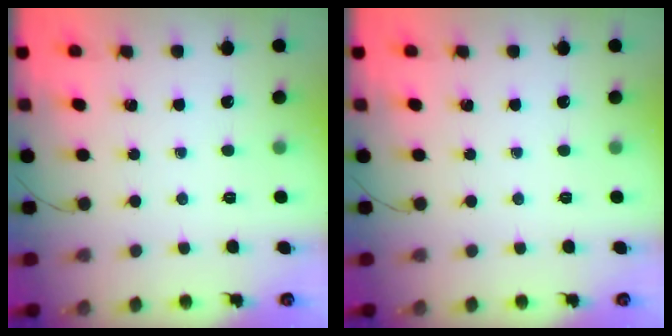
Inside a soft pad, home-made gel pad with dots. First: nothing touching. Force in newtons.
{"total": 0.0}